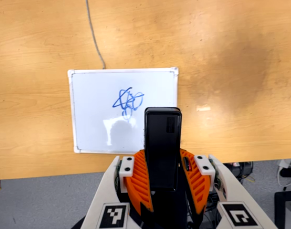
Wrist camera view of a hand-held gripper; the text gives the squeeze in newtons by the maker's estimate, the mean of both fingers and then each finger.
{"total": 5.9, "left": 3.6, "right": 8.1}